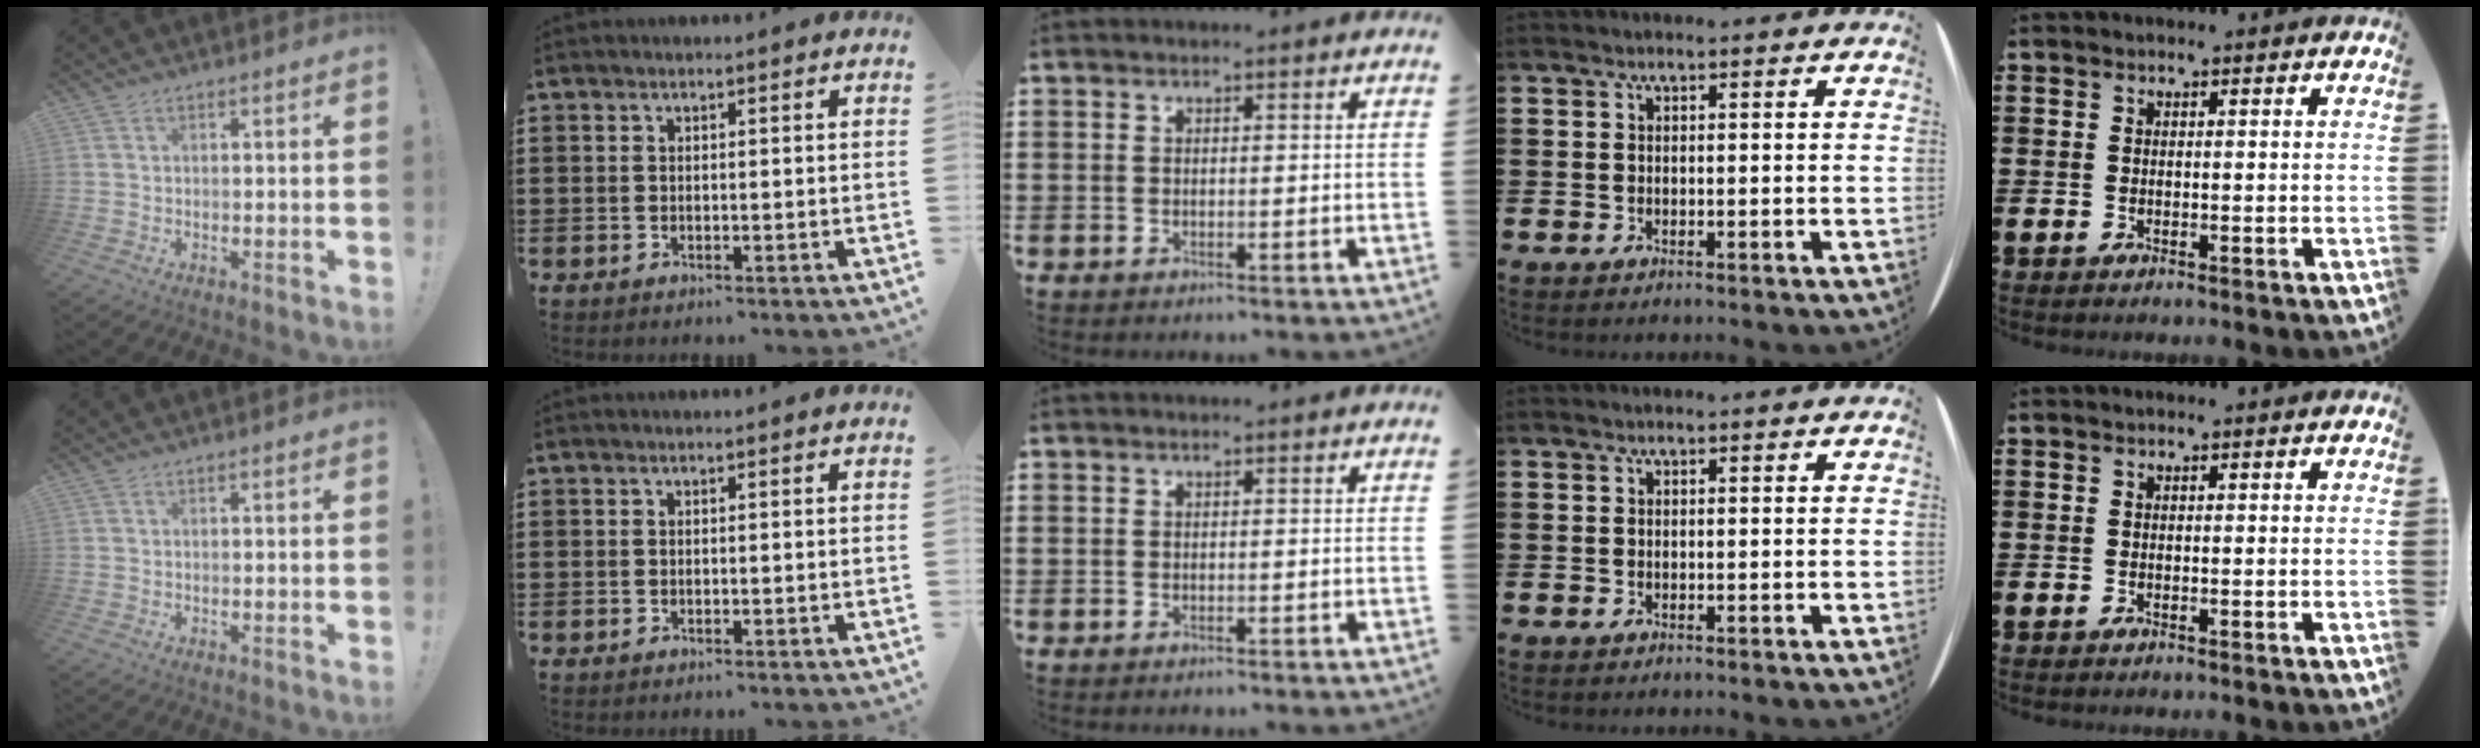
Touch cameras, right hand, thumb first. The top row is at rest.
{}